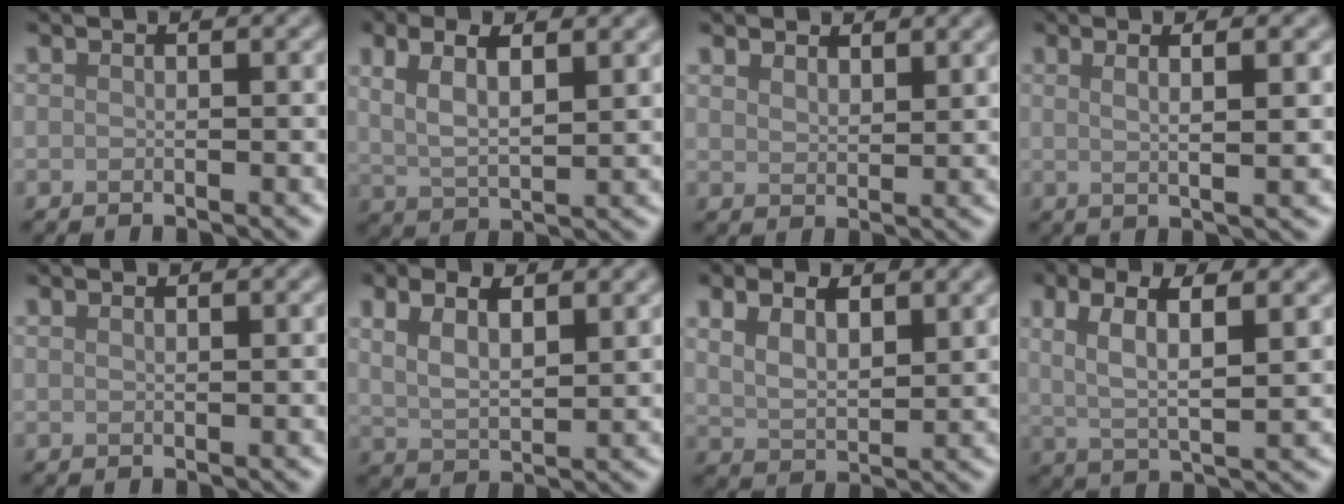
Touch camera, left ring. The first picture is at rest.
{"total": 4.7, "force": [2.1, 1.8, 3.8], "torque": [-0.080, -0.002, 0.039]}
{"total": 2.6, "force": [2.2, 1.1, 0.8], "torque": [-0.019, 0.002, 0.040]}
{"total": 4.1, "force": [1.4, 1.1, 3.7], "torque": [-0.044, 0.005, 0.002]}
{"total": 0.5, "force": [0.5, 0.1, 0.1], "torque": [-0.003, 0.000, 0.010]}
{"total": 4.4, "force": [2.1, 1.9, 3.4], "torque": [-0.073, -0.002, 0.041]}
{"total": 4.5, "force": [2.3, 2.4, 3.0], "torque": [-0.066, -0.004, 0.045]}
{"total": 5.8, "force": [2.1, 1.9, 5.0], "torque": [-0.095, 0.002, 0.038]}